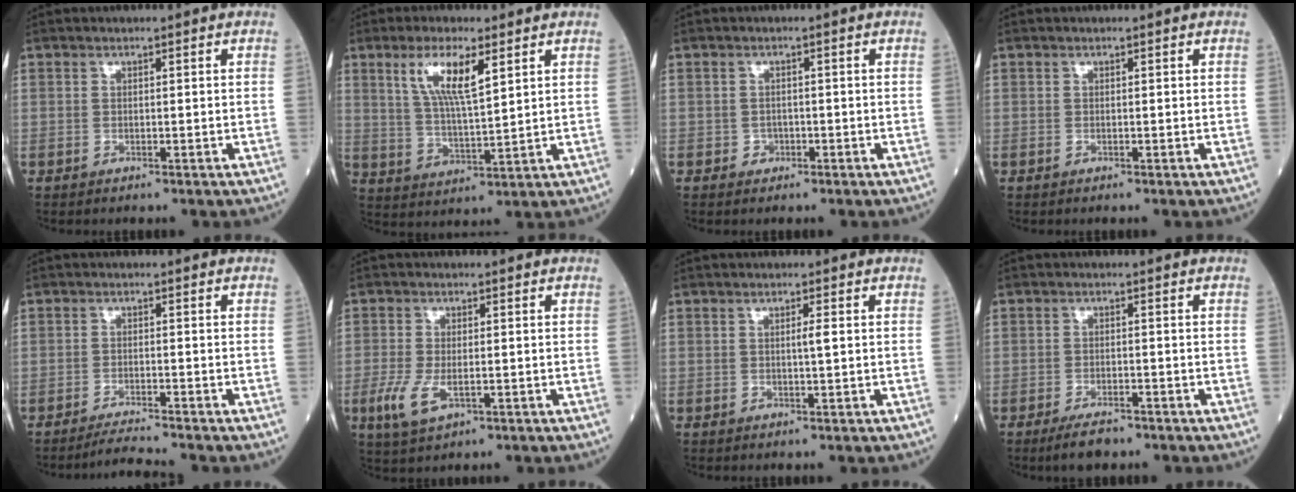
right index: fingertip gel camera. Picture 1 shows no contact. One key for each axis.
{"total": 8.2, "fx": 3.9, "fy": 1.5, "fz": 7.1, "tx": -0.140, "ty": -0.002, "tz": 0.077}
{"total": 1.3, "fx": -0.5, "fy": 1.2, "fz": 0.2, "tx": 0.001, "ty": 0.006, "tz": -0.005}
{"total": 0.0}
{"total": 3.4, "fx": -3.1, "fy": -1.3, "fz": 0.4, "tx": -0.015, "ty": -0.020, "tz": -0.057}
{"total": 5.4, "fx": -1.7, "fy": 2.3, "fz": 4.5, "tx": -0.102, "ty": -0.011, "tz": -0.028}
{"total": 1.2, "fx": 0.1, "fy": -0.1, "fz": 1.2, "tx": -0.022, "ty": 0.000, "tz": 0.001}
{"total": 3.8, "fx": -2.9, "fy": 1.1, "fz": 2.3, "tx": -0.045, "ty": -0.004, "tz": -0.048}